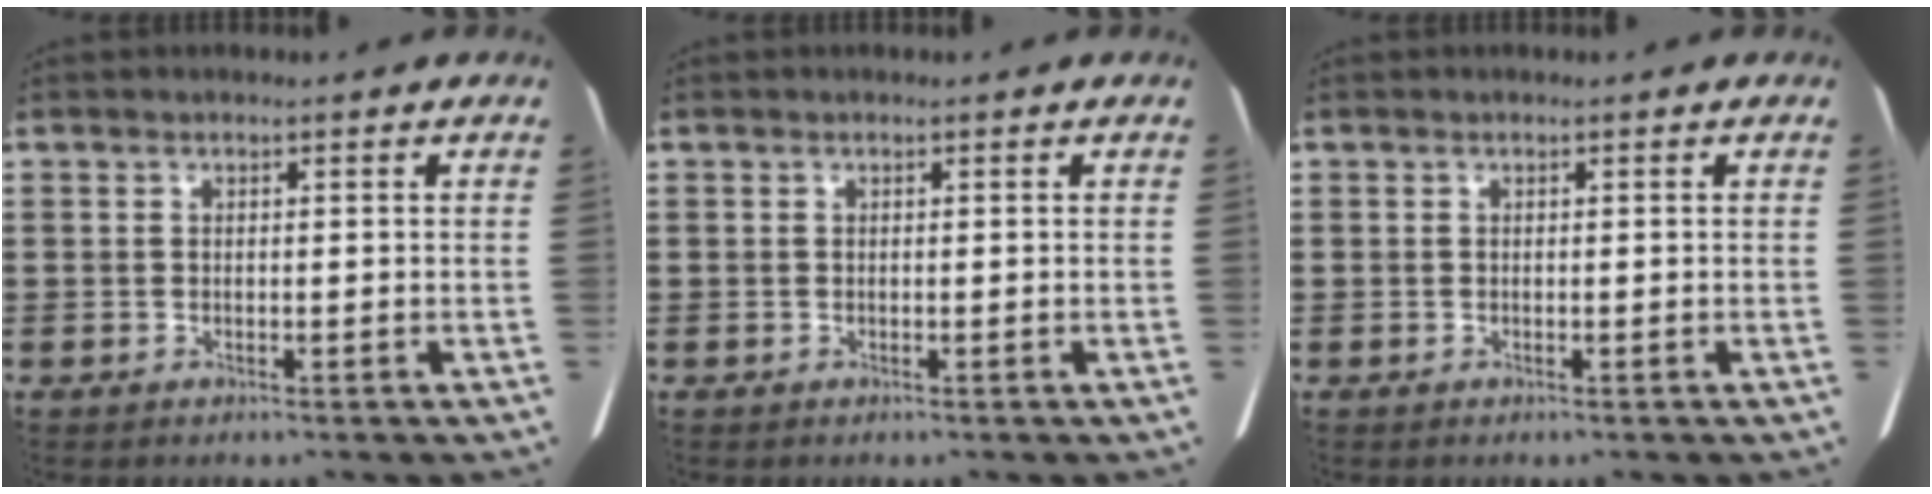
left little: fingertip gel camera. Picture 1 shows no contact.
{"total": 0.0}
{"total": 0.0}